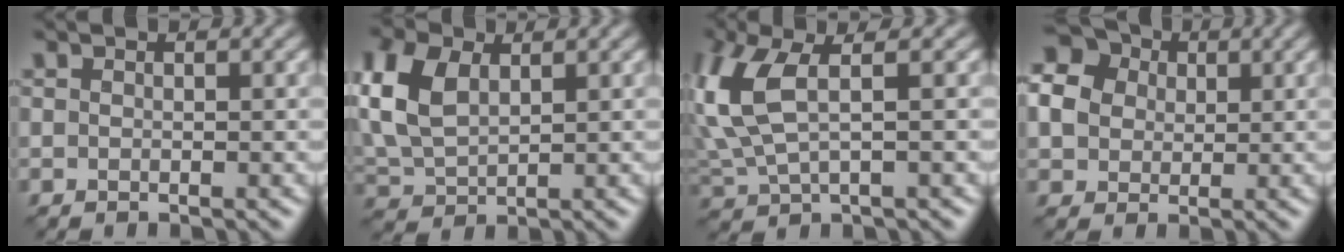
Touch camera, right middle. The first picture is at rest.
{"total": 6.2, "force": [2.1, 3.8, 4.4], "torque": [-0.127, 0.014, 0.045]}
{"total": 7.0, "force": [1.7, 3.1, 6.1], "torque": [-0.171, 0.004, 0.037]}
{"total": 8.4, "force": [2.6, 7.1, 3.8], "torque": [-0.101, 0.035, 0.037]}